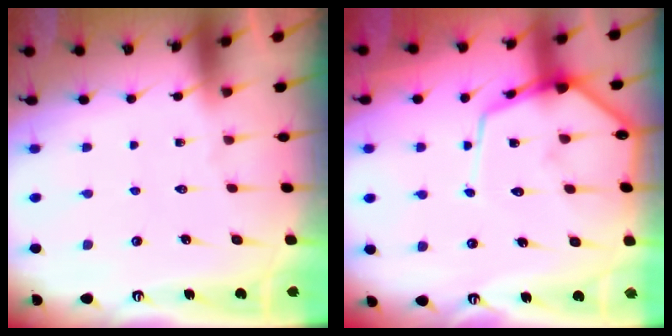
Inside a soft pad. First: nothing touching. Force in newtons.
{"total": 12.6, "press": 12.6, "slide": 1.0}